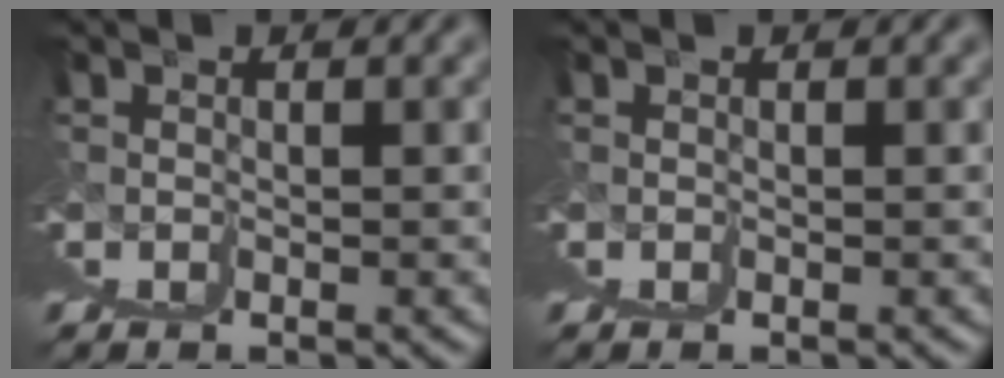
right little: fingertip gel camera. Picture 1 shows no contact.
{"total": 0.0}